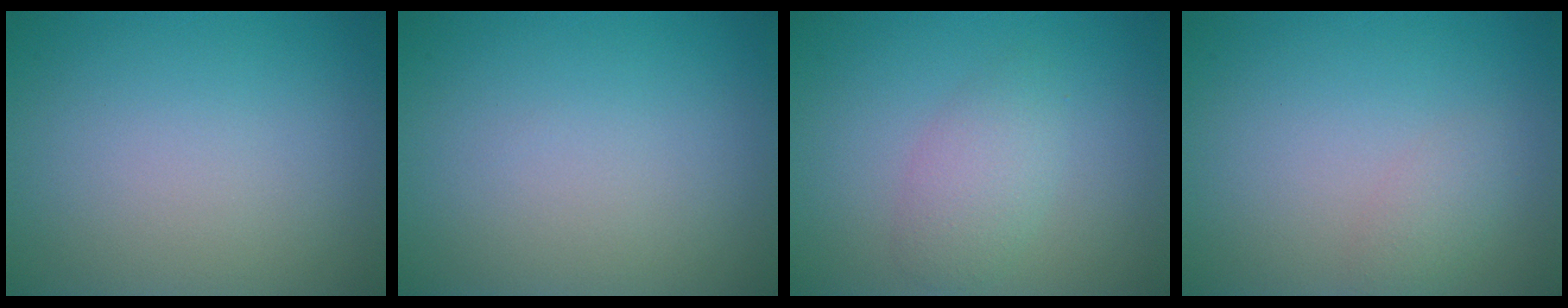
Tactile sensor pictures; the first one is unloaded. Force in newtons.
{"total": 0.0}
{"total": 2.6, "press": 2.6, "slide": 0.2}
{"total": 1.4, "press": 1.4, "slide": 0.1}